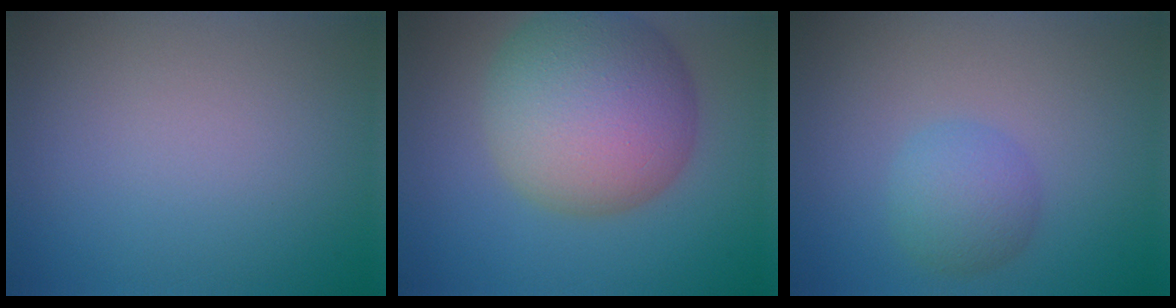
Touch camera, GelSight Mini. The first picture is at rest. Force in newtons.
{"total": 11.3, "press": 11.3, "slide": 0.4}
{"total": 2.6, "press": 2.6, "slide": 0.2}